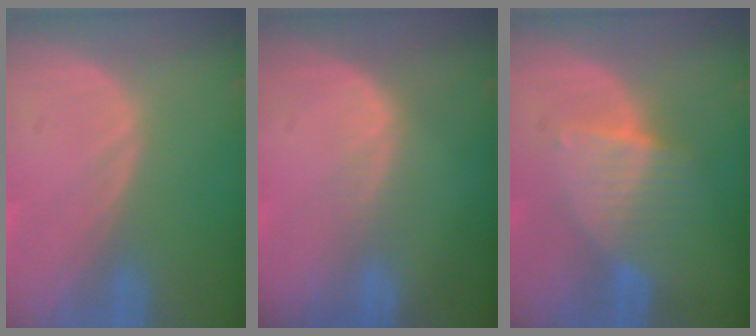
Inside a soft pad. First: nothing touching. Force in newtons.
{"total": 2.3, "press": 1.6, "slide": 1.6}
{"total": 6.5, "press": 5.9, "slide": 2.8}